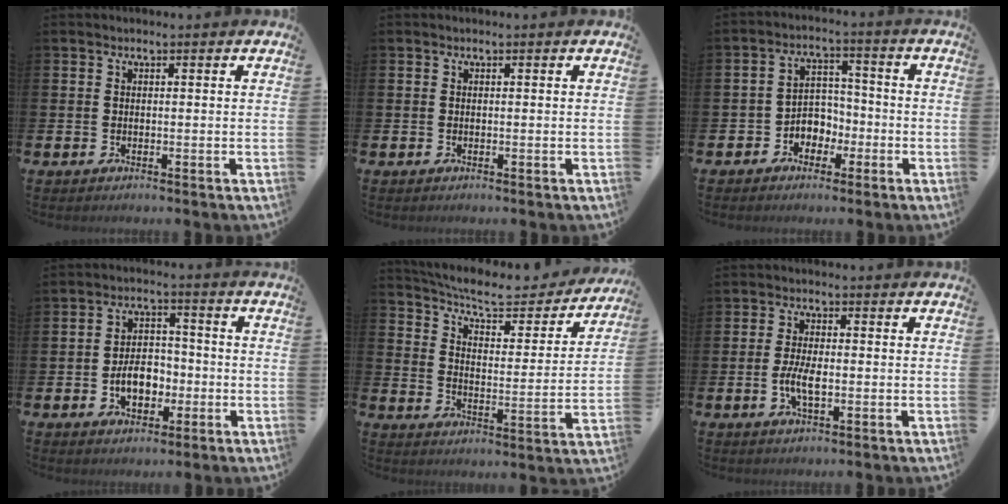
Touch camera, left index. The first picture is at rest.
{"total": 0.0}
{"total": 3.8, "force": [-2.0, 3.1, 0.9], "torque": [-0.033, 0.004, -0.047]}
{"total": 5.5, "force": [-2.0, 3.6, 3.7], "torque": [-0.050, 0.004, -0.042]}
{"total": 7.7, "force": [6.9, 1.8, 2.8], "torque": [-0.075, -0.050, 0.115]}
{"total": 3.8, "force": [-1.0, 1.4, 3.4], "torque": [-0.065, 0.000, -0.021]}